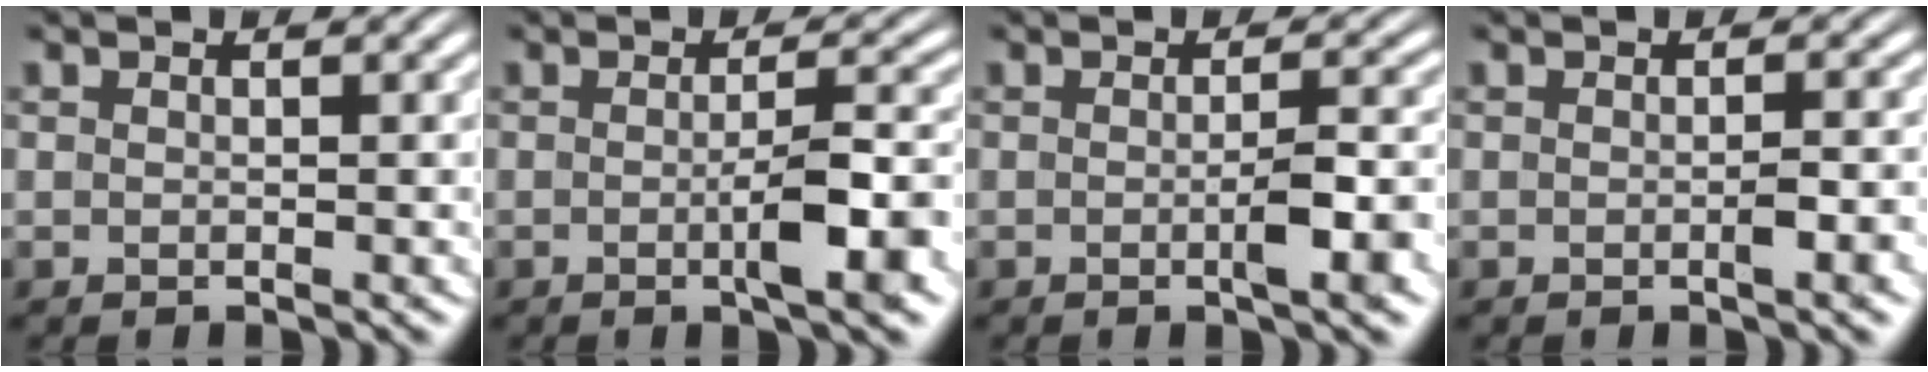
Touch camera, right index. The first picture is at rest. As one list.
[{"total": 3.9, "force": [-1.3, 0.5, 3.7], "torque": [-0.053, 0.004, -0.028]}, {"total": 2.7, "force": [-0.9, 0.3, 2.5], "torque": [-0.032, 0.006, -0.021]}, {"total": 1.2, "force": [-0.5, 0.1, 1.0], "torque": [-0.012, 0.008, -0.013]}]